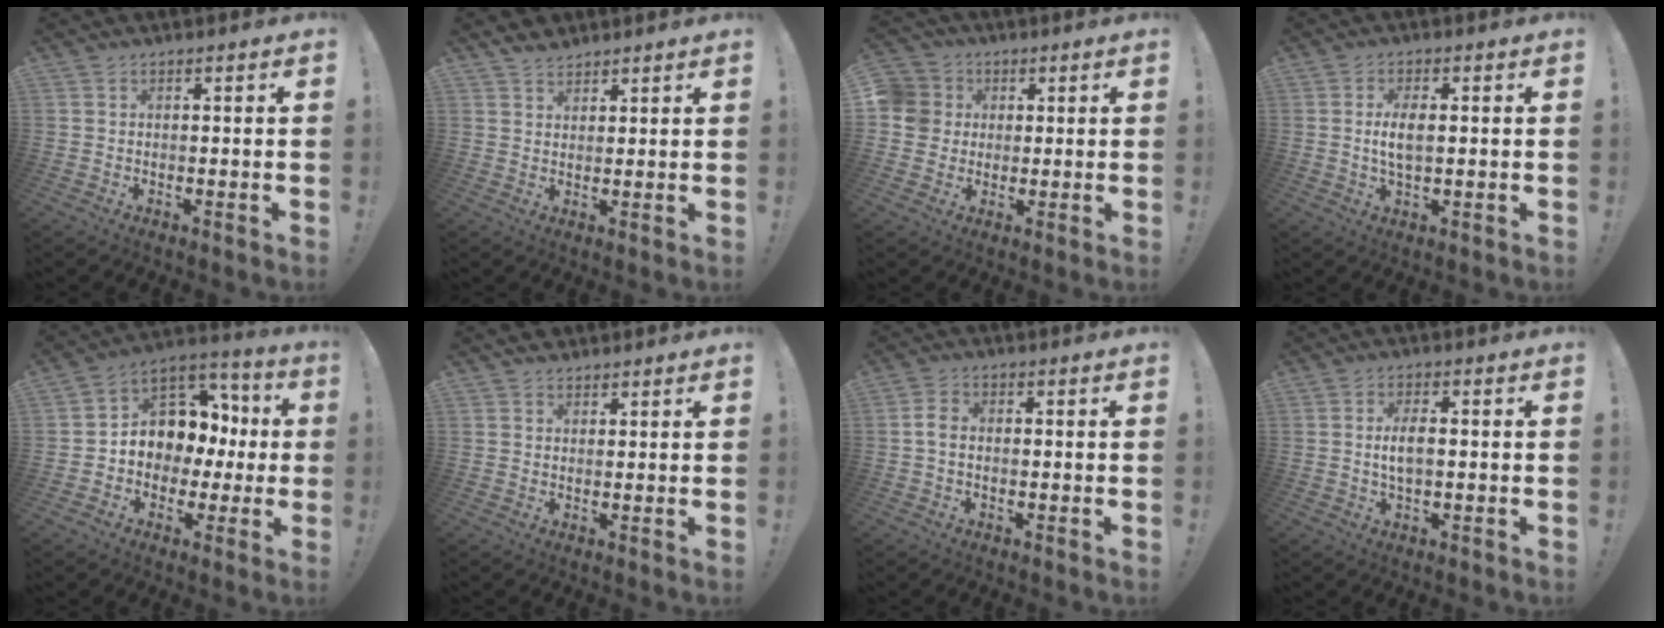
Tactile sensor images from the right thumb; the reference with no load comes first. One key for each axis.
{"total": 3.5, "fx": 2.9, "fy": 1.7, "fz": 0.8, "tx": -0.015, "ty": -0.018, "tz": 0.056}
{"total": 8.1, "fx": 0.8, "fy": 7.8, "fz": 2.1, "tx": -0.047, "ty": 0.008, "tz": 0.019}
{"total": 5.4, "fx": 0.1, "fy": 2.3, "fz": 5.0, "tx": -0.094, "ty": -0.002, "tz": -0.005}
{"total": 10.1, "fx": 1.0, "fy": 9.0, "fz": 4.5, "tx": -0.055, "ty": -0.014, "tz": 0.025}
{"total": 2.4, "fx": 1.8, "fy": 1.6, "fz": 0.4, "tx": -0.002, "ty": -0.009, "tz": 0.032}
{"total": 3.9, "fx": -0.4, "fy": 2.4, "fz": 3.0, "tx": -0.051, "ty": 0.013, "tz": -0.004}
{"total": 5.1, "fx": -0.3, "fy": 2.0, "fz": 4.6, "tx": -0.088, "ty": 0.004, "tz": -0.008}